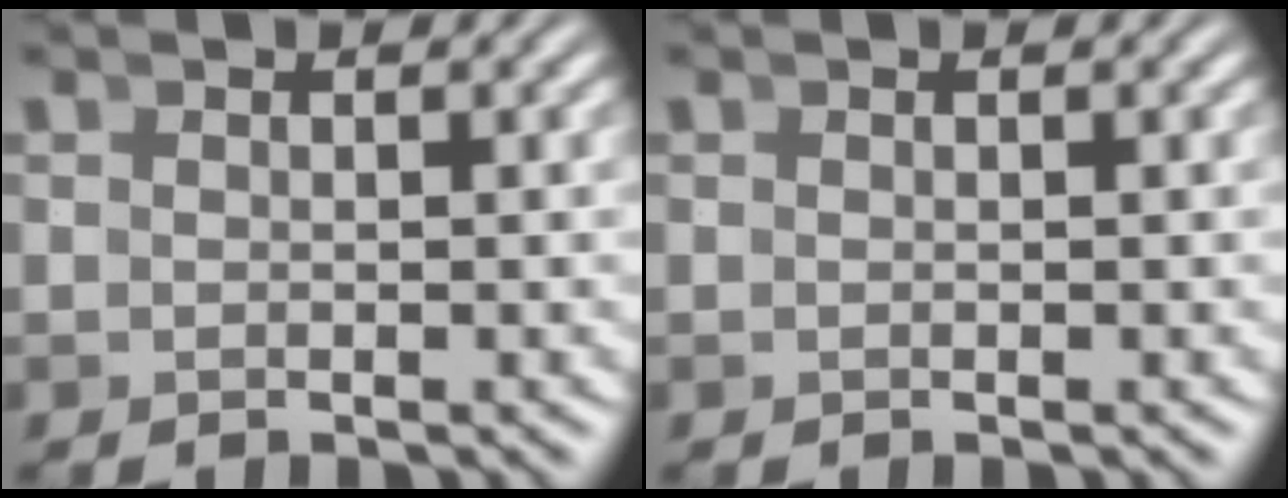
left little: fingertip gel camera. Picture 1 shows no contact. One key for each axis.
{"total": 0.0}